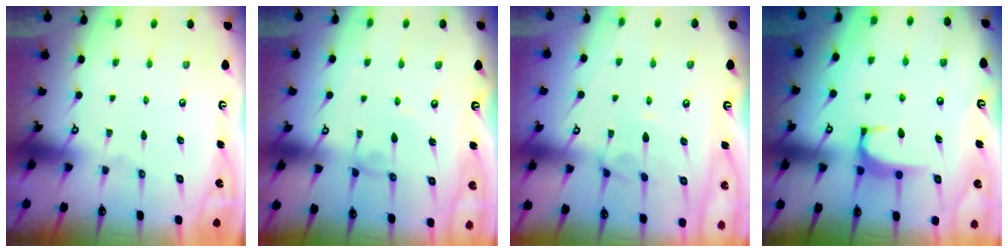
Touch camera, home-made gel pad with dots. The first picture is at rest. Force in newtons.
{"total": 1.1, "press": 1.1, "slide": 0.2}
{"total": 3.1, "press": 3.0, "slide": 0.7}
{"total": 1.8, "press": 1.7, "slide": 0.4}